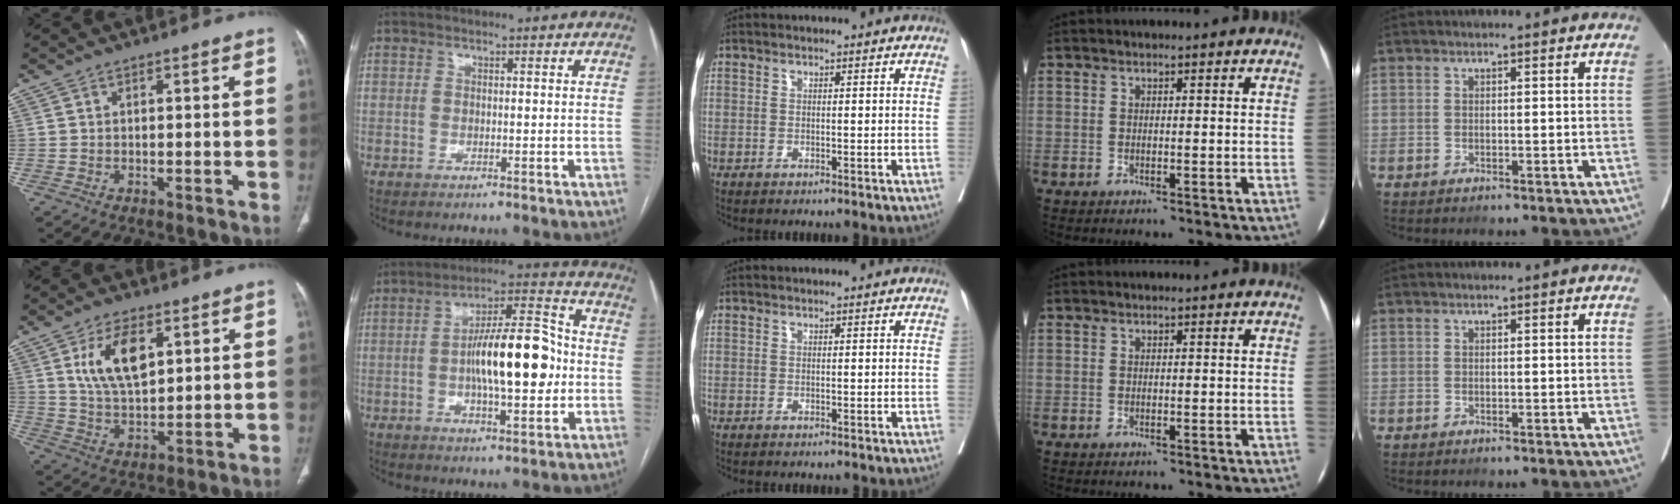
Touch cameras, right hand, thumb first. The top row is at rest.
{"thumb": {"total": 10.9, "force": [4.0, 5.7, 8.4], "torque": [-0.142, -0.014, 0.080]}, "index": {"total": 14.9, "force": [-1.1, 4.2, 14.2], "torque": [-0.240, 0.022, -0.016]}}